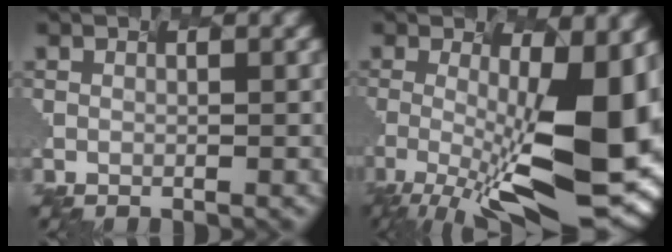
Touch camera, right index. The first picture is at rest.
{"total": 11.9, "force": [-2.9, 2.7, 11.2], "torque": [-0.187, -0.015, -0.024]}